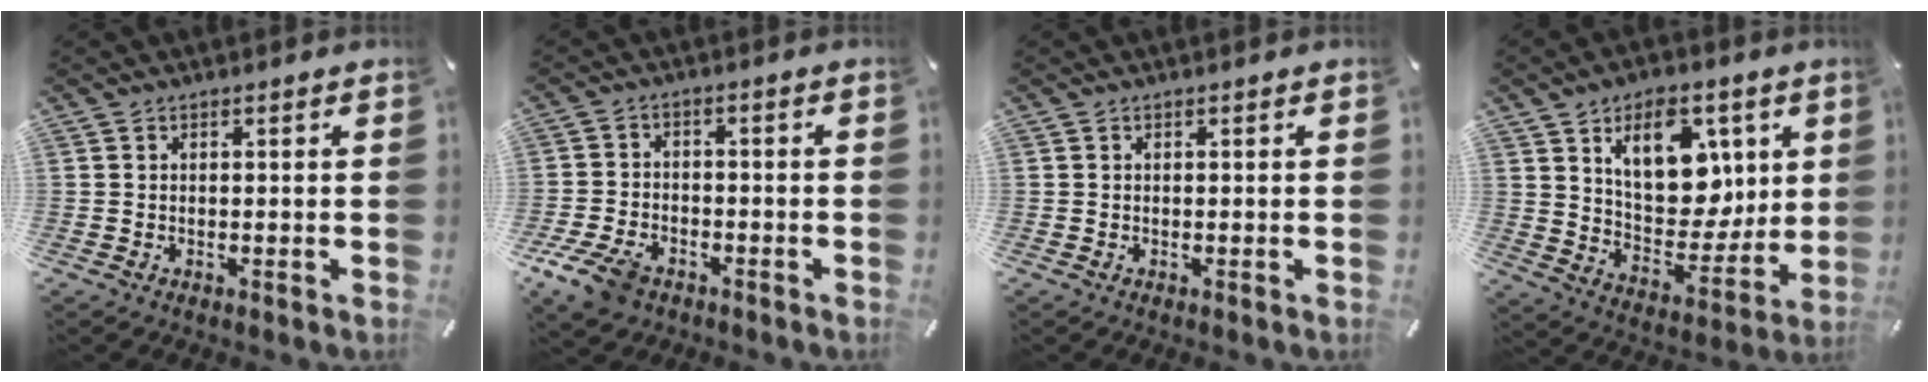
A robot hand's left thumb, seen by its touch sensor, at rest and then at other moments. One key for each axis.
{"total": 7.9, "fx": -4.7, "fy": 5.0, "fz": 3.9, "tx": -0.093, "ty": 0.018, "tz": -0.089}
{"total": 0.0}
{"total": 15.7, "fx": 7.0, "fy": 10.4, "fz": 9.5, "tx": -0.133, "ty": -0.035, "tz": 0.128}